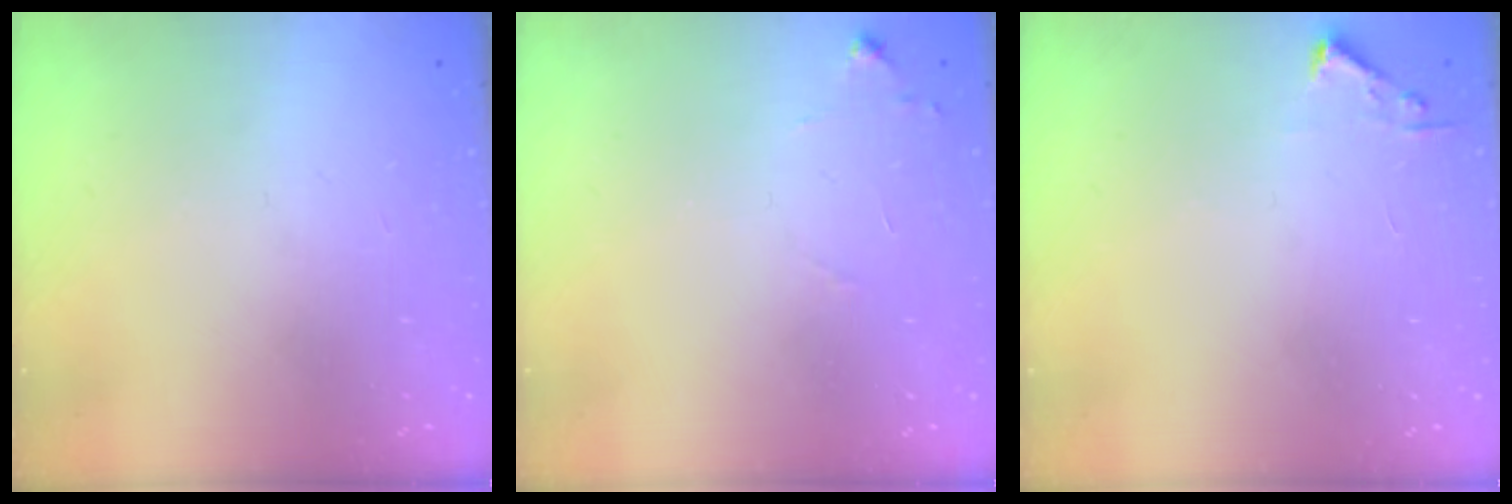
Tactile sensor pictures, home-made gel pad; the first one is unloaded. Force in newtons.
{"total": 6.7, "press": 6.7, "slide": 0.9}
{"total": 2.4, "press": 2.4, "slide": 0.3}